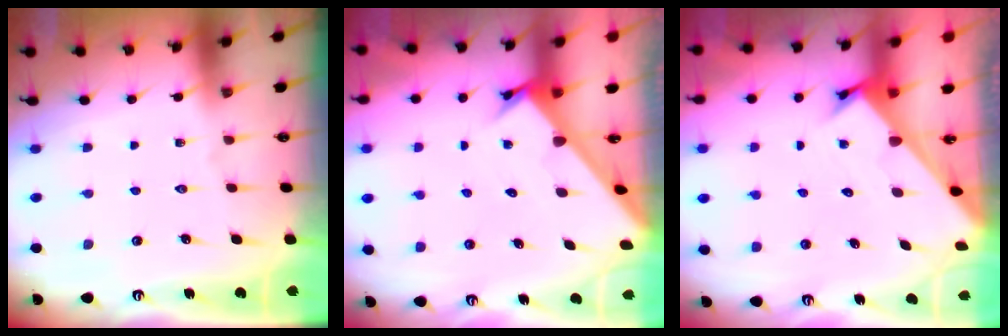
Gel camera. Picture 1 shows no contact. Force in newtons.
{"total": 2.4, "press": 2.4, "slide": 0.2}
{"total": 2.5, "press": 2.4, "slide": 0.2}